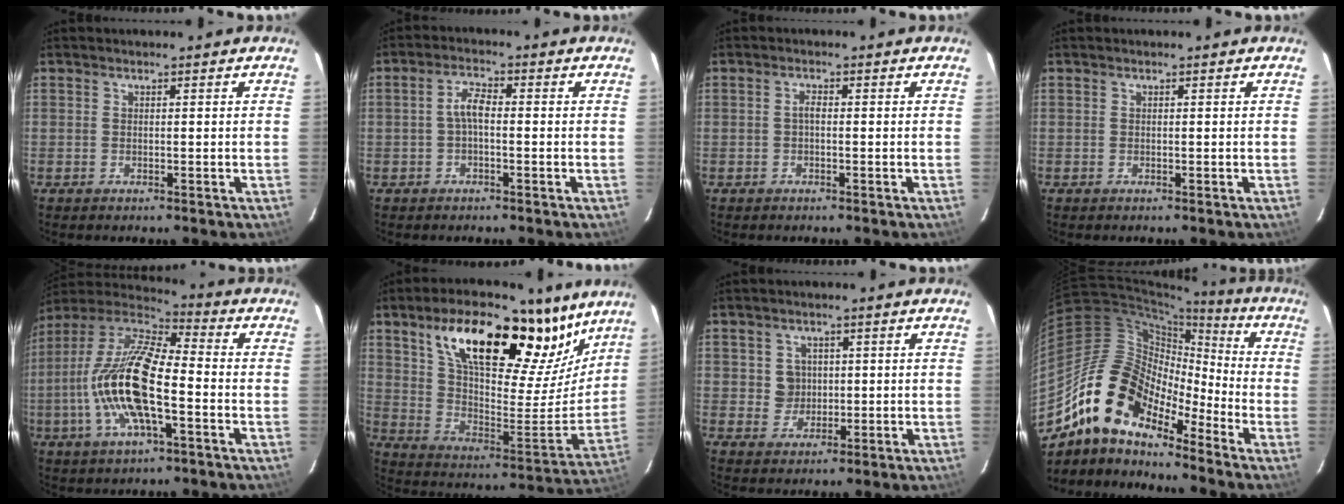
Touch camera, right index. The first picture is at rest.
{"total": 3.2, "force": [-0.6, 1.2, 2.9], "torque": [-0.061, 0.012, -0.013]}
{"total": 1.2, "force": [-0.3, 0.5, 1.0], "torque": [-0.019, 0.007, -0.006]}
{"total": 0.0}
{"total": 18.6, "force": [-4.4, 6.1, 17.0], "torque": [-0.339, -0.006, -0.093]}
{"total": 30.2, "force": [19.7, 12.1, 19.4], "torque": [-0.306, 0.016, 0.335]}
{"total": 3.7, "force": [0.8, 3.5, 0.5], "torque": [-0.005, 0.012, 0.018]}
{"total": 15.8, "force": [-11.6, 6.9, 8.3], "torque": [-0.139, 0.005, -0.231]}